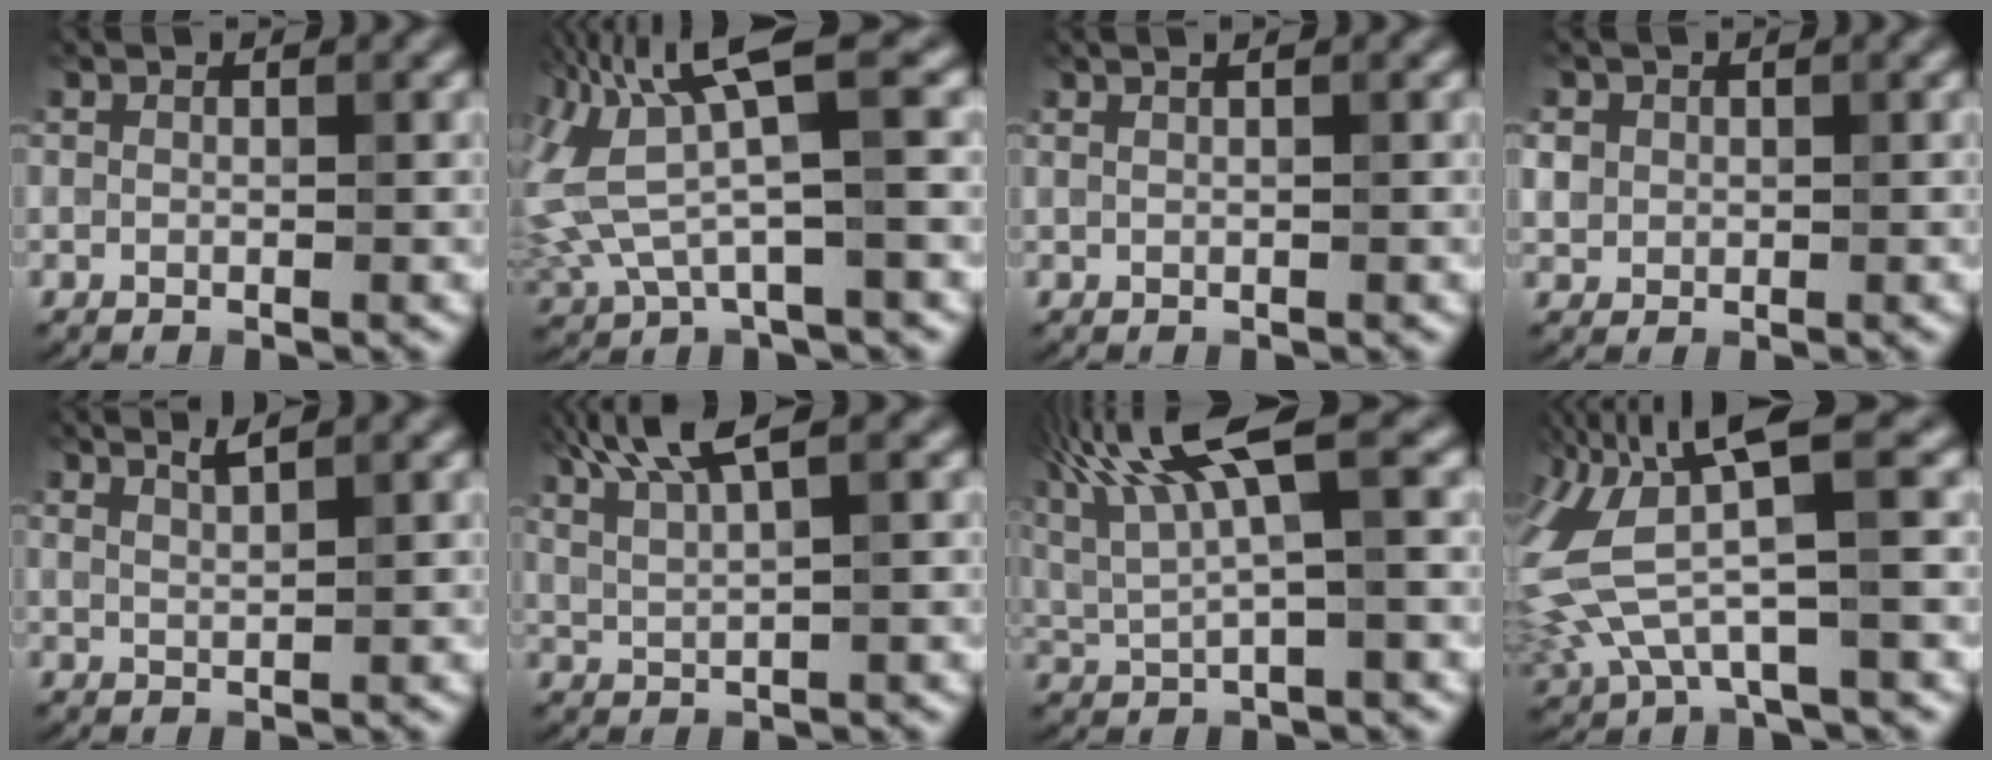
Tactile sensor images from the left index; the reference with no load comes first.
{"total": 7.8, "force": [2.1, 2.0, 7.3], "torque": [-0.164, 0.006, 0.034]}
{"total": 1.6, "force": [1.0, 0.7, 1.1], "torque": [-0.006, -0.006, 0.002]}
{"total": 1.4, "force": [0.3, 1.3, 0.3], "torque": [-0.003, -0.004, 0.007]}
{"total": 1.8, "force": [1.4, 0.4, 1.1], "torque": [-0.011, 0.005, 0.020]}
{"total": 6.2, "force": [4.0, 1.4, 4.6], "torque": [-0.080, 0.021, 0.063]}
{"total": 9.5, "force": [4.4, 2.2, 8.2], "torque": [-0.167, 0.017, 0.084]}
{"total": 9.2, "force": [2.3, 2.4, 8.6], "torque": [-0.199, 0.003, 0.037]}